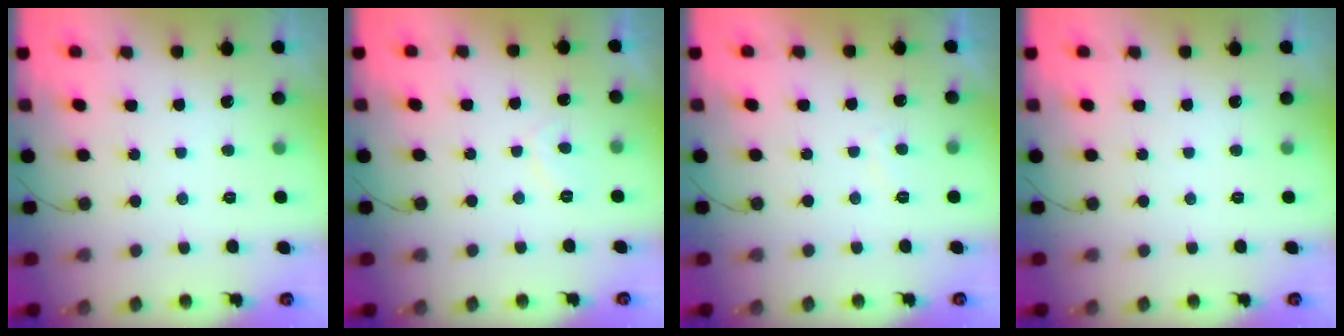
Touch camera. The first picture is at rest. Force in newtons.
{"total": 1.3, "press": 1.2, "slide": 0.6}
{"total": 0.8, "press": 0.6, "slide": 0.5}
{"total": 0.0}